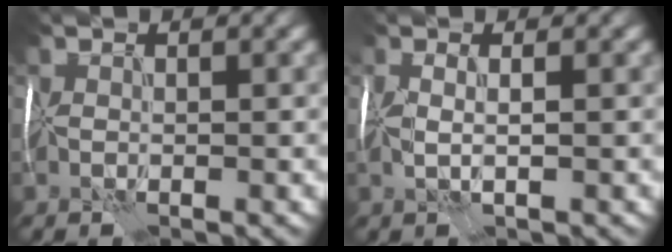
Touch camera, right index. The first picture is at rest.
{"total": 0.5, "force": [0.4, -0.3, 0.2], "torque": [-0.021, 0.003, 0.007]}